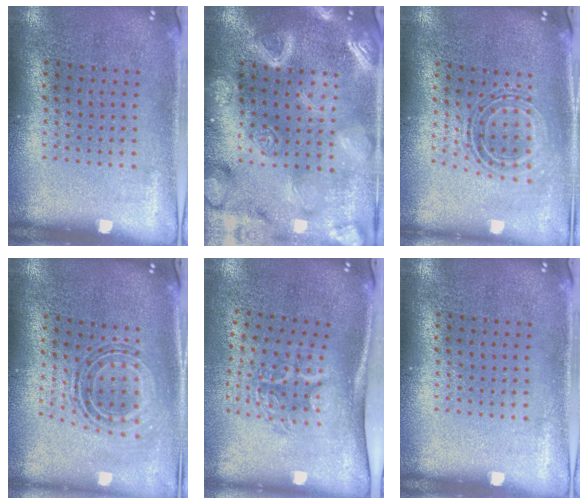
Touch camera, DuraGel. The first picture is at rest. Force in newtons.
{"total": 5.5, "press": 5.4, "slide": 0.6}
{"total": 0.7, "press": 0.7, "slide": 0.1}
{"total": 0.8, "press": 0.8, "slide": 0.3}
{"total": 1.9, "press": 1.3, "slide": 1.4}
{"total": 0.0}